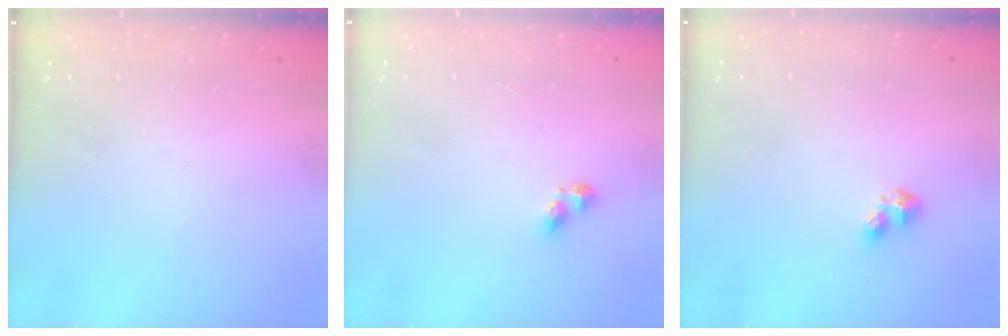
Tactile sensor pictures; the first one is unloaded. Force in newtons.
{"total": 5.0, "press": 5.0, "slide": 0.6}
{"total": 4.6, "press": 4.6, "slide": 0.6}